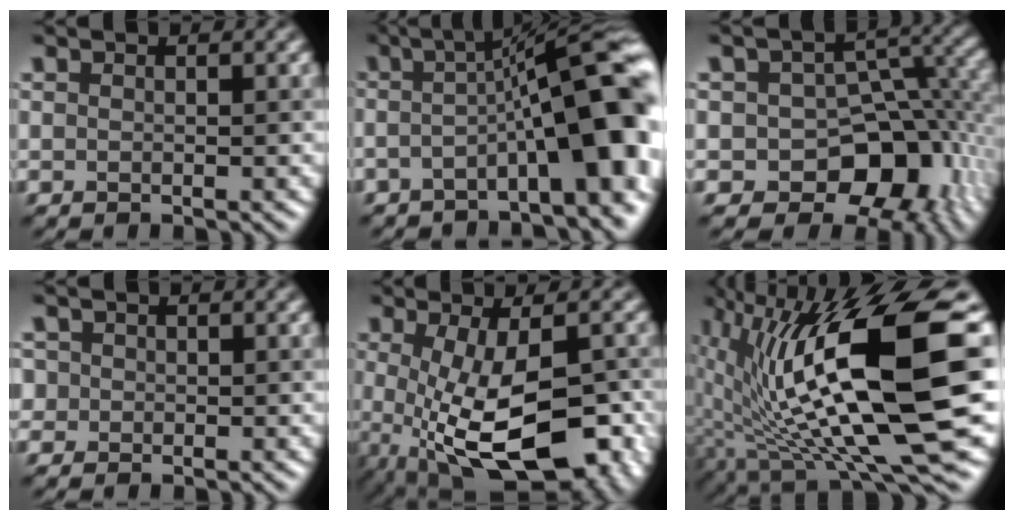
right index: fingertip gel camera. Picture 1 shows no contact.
{"total": 14.1, "force": [-3.0, 3.6, 13.3], "torque": [-0.158, 0.027, -0.048]}
{"total": 10.1, "force": [-3.7, 6.9, 6.4], "torque": [-0.075, -0.007, -0.062]}
{"total": 2.2, "force": [0.6, 2.0, 0.7], "torque": [-0.008, 0.011, 0.007]}
{"total": 11.8, "force": [-2.7, 5.2, 10.3], "torque": [-0.182, -0.031, -0.026]}
{"total": 16.1, "force": [1.9, 4.6, 15.3], "torque": [-0.261, -0.003, 0.041]}